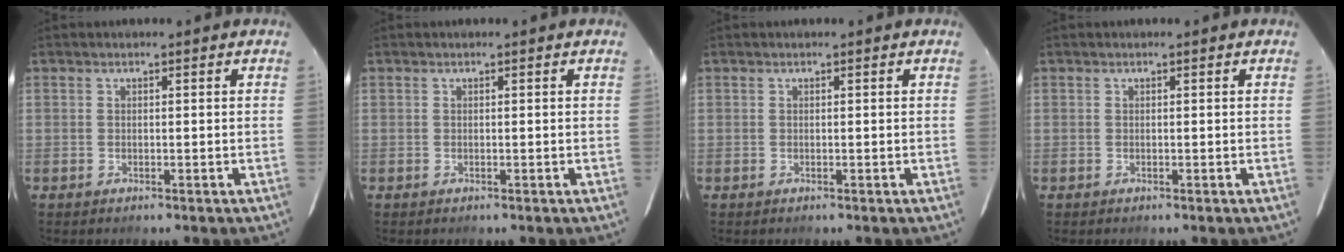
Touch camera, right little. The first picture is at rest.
{"total": 0.0}
{"total": 0.0}
{"total": 0.0}